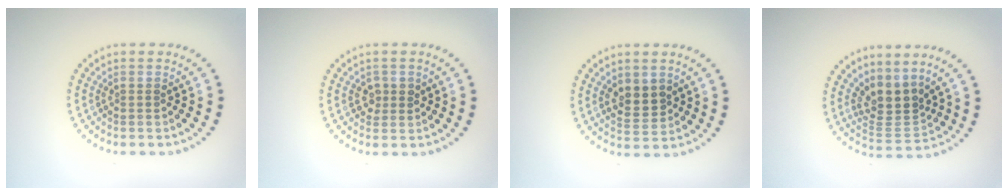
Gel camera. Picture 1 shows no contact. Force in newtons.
{"total": 1.5, "press": 1.5, "slide": 0.3}
{"total": 2.7, "press": 2.6, "slide": 0.6}
{"total": 3.3, "press": 2.4, "slide": 2.3}